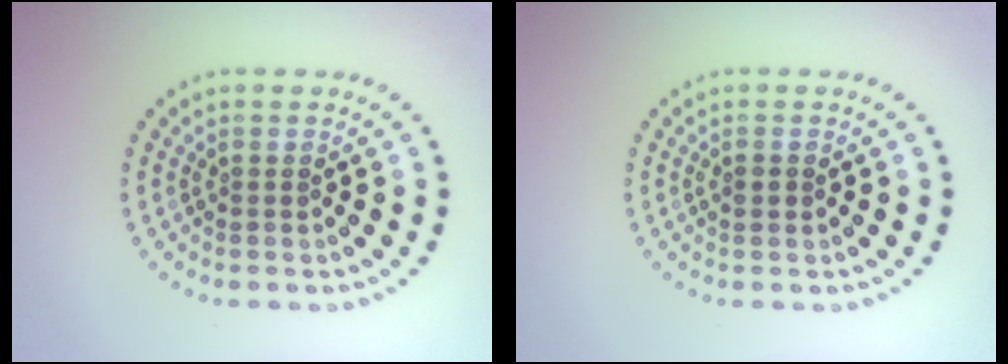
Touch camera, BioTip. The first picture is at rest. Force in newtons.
{"total": 1.0, "press": 1.0, "slide": 0.2}